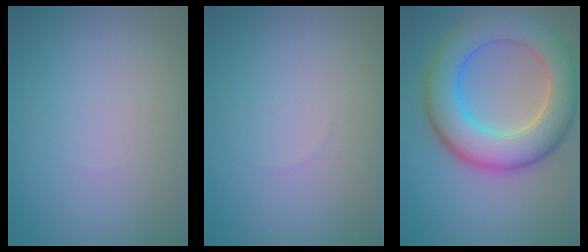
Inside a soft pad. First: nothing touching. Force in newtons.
{"total": 0.0}
{"total": 9.2, "press": 9.1, "slide": 0.4}